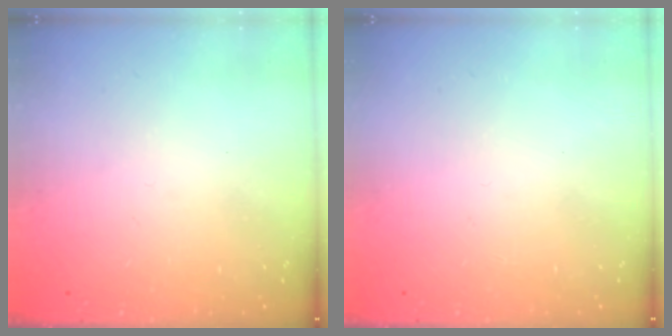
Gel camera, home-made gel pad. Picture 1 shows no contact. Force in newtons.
{"total": 1.8, "press": 1.7, "slide": 0.1}